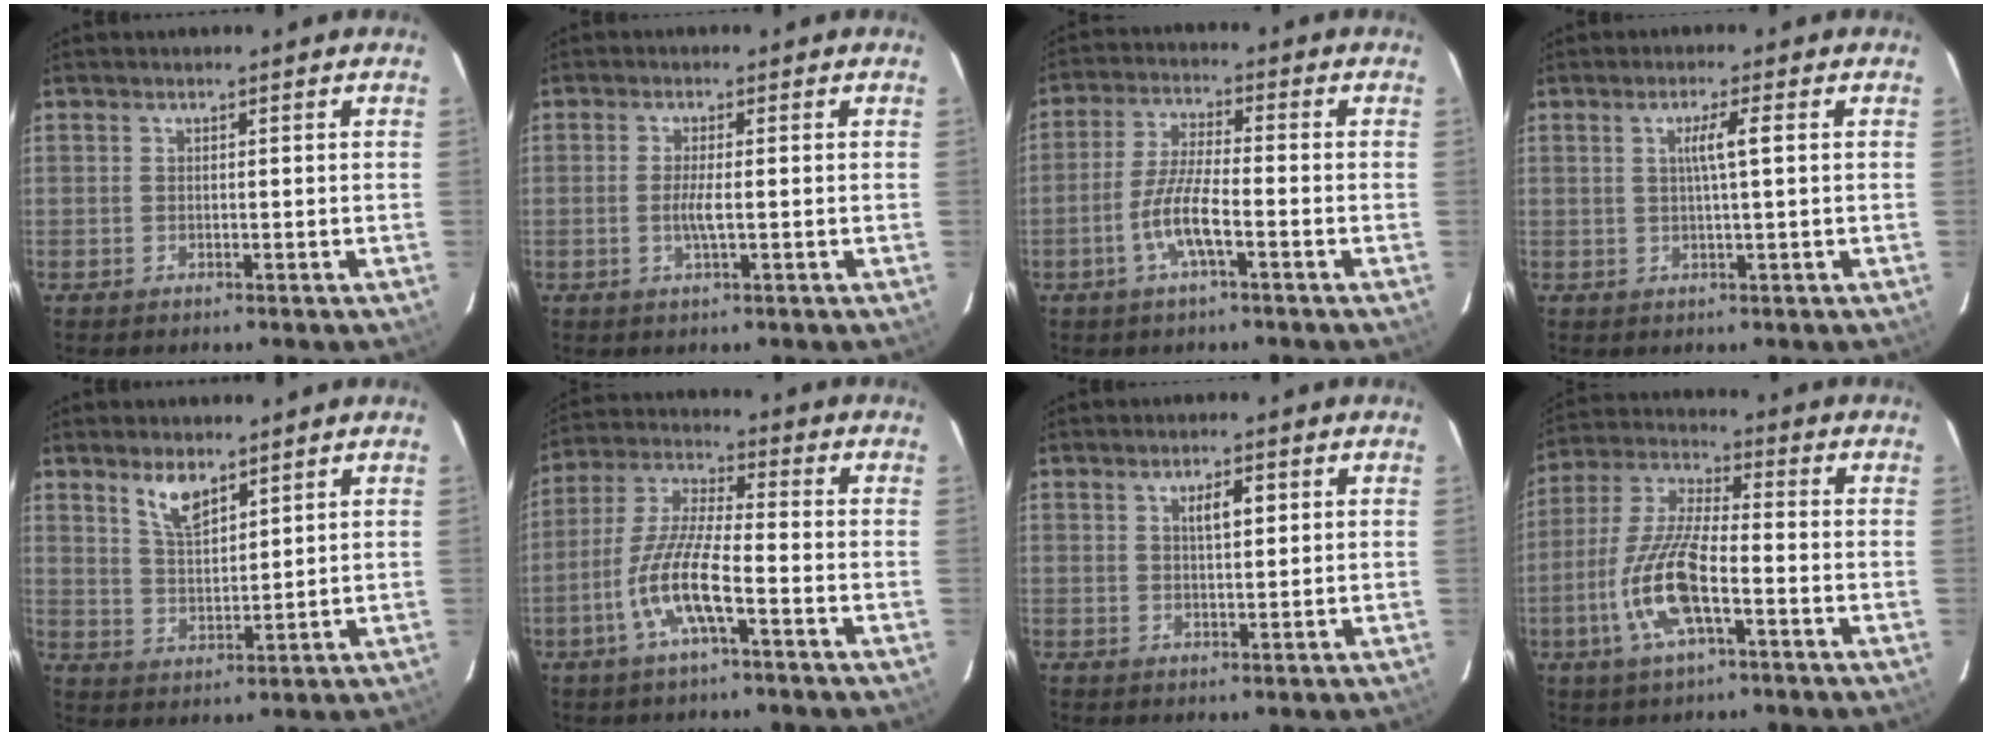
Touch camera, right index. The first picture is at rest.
{"total": 1.3, "force": [-0.4, -0.1, 1.2], "torque": [-0.023, 0.000, -0.009]}
{"total": 7.4, "force": [-3.2, 1.1, 6.5], "torque": [-0.136, -0.002, -0.062]}
{"total": 3.4, "force": [0.6, -0.3, 3.3], "torque": [-0.060, 0.002, 0.010]}
{"total": 6.0, "force": [4.2, 2.2, 3.7], "torque": [-0.066, 0.001, 0.084]}
{"total": 10.8, "force": [-4.6, 1.7, 9.6], "torque": [-0.206, -0.004, -0.090]}
{"total": 3.6, "force": [1.3, 1.2, 3.1], "torque": [-0.050, 0.006, 0.023]}
{"total": 13.3, "force": [-4.9, 3.8, 11.8], "torque": [-0.254, -0.005, -0.098]}